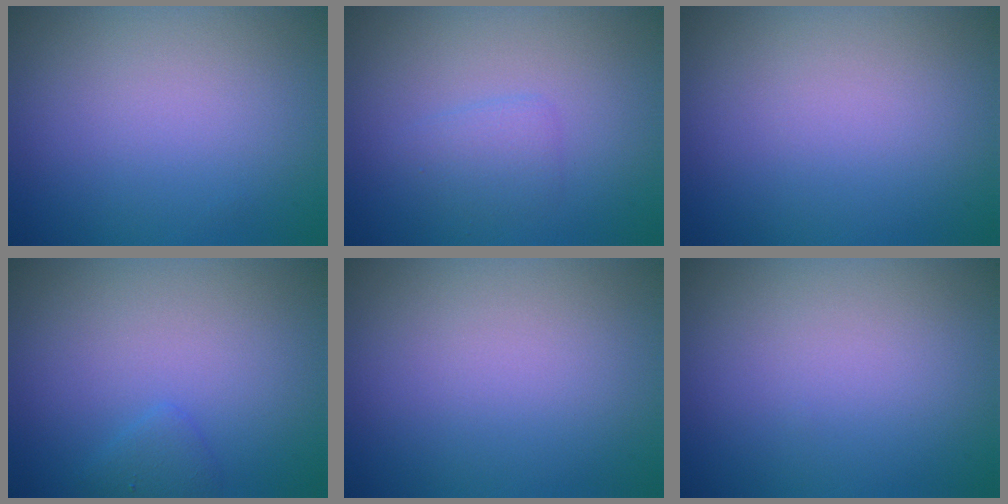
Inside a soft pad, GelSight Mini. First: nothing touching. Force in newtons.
{"total": 1.5, "press": 1.5, "slide": 0.1}
{"total": 0.0}
{"total": 1.2, "press": 1.2, "slide": 0.1}
{"total": 0.0}
{"total": 0.0}